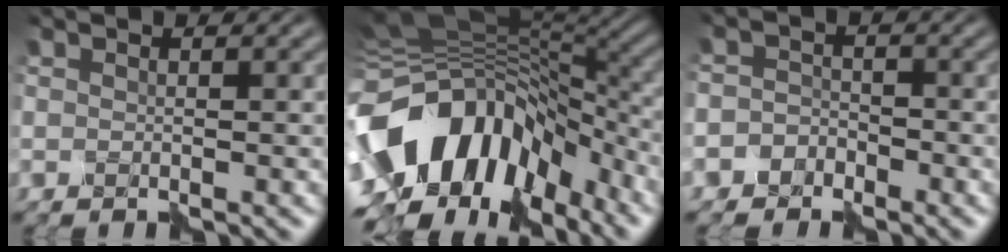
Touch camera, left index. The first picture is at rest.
{"total": 14.7, "force": [-5.0, 9.9, 9.6], "torque": [-0.188, 0.004, -0.088]}
{"total": 1.7, "force": [-1.2, 1.2, 0.1], "torque": [0.023, 0.010, -0.033]}